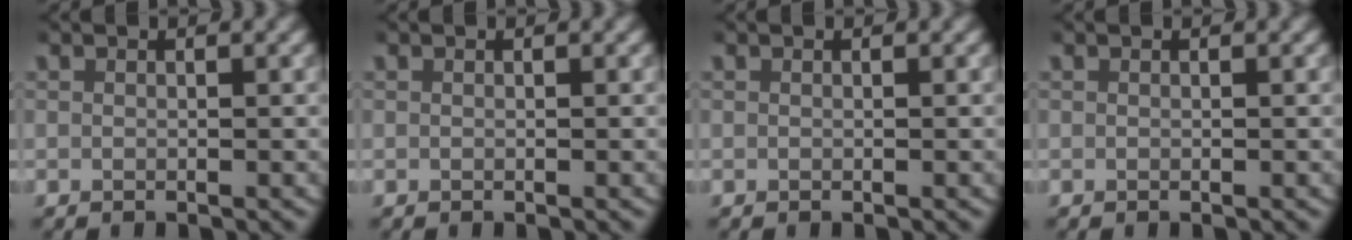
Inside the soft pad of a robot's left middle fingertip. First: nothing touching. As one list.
[{"total": 0.0}, {"total": 0.0}, {"total": 0.0}]